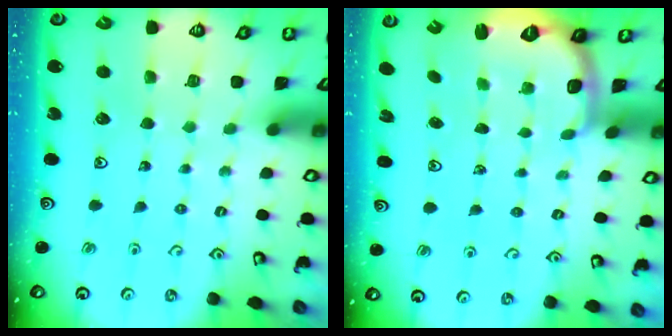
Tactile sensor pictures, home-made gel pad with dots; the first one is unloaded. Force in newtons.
{"total": 2.6, "press": 1.6, "slide": 2.1}